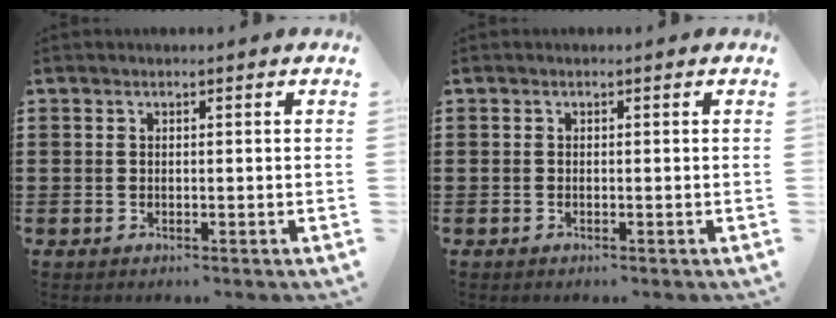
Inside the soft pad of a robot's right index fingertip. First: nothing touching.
{"total": 0.0}